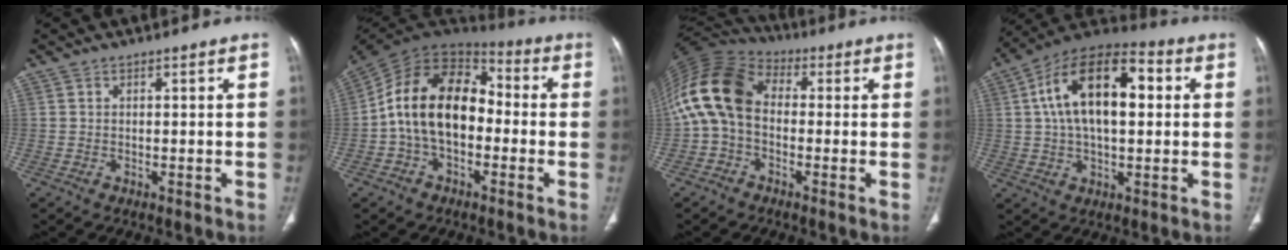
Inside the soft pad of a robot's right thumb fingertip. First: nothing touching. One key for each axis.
{"total": 17.1, "fx": -1.7, "fy": 11.0, "fz": 13.0, "tx": -0.210, "ty": 0.048, "tz": -0.038}
{"total": 14.8, "fx": -0.3, "fy": 10.1, "fz": 10.8, "tx": -0.217, "ty": 0.037, "tz": -0.018}
{"total": 18.6, "fx": 3.4, "fy": 9.7, "fz": 15.5, "tx": -0.254, "ty": 0.027, "tz": 0.047}